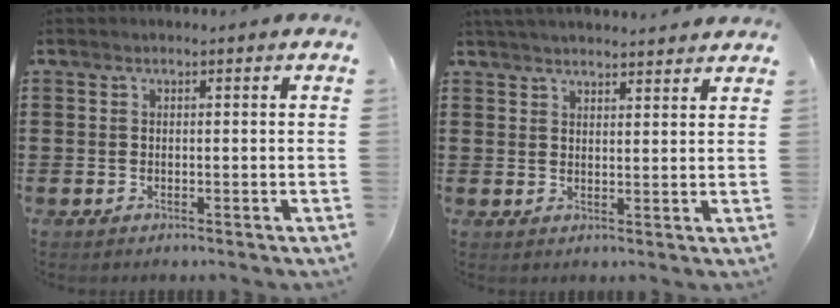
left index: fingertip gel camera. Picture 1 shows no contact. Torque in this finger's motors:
{"motor_torque": [1.79, -0.35, 0.36, 0.11]}